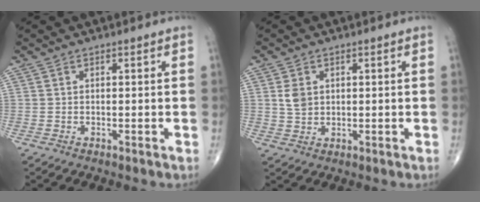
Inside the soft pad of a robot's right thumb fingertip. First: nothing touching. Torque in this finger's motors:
{"motor_torque": [-0.06, 0.68, 0.39, 0.13, 0.01]}